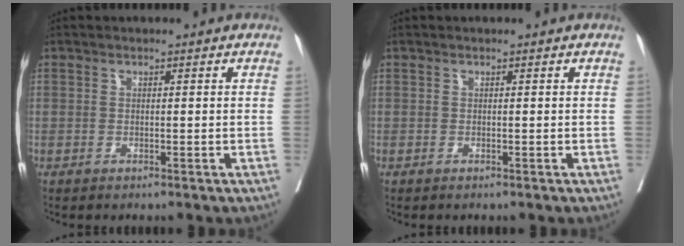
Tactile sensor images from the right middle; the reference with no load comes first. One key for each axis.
{"total": 0.0}